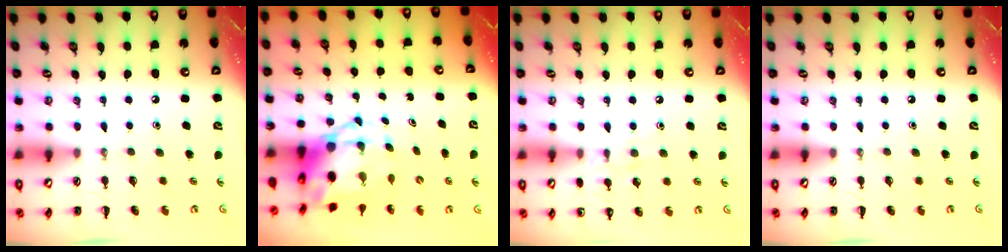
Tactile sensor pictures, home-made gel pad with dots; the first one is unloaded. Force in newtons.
{"total": 6.5, "press": 6.3, "slide": 1.5}
{"total": 7.0, "press": 6.8, "slide": 1.9}
{"total": 0.0}